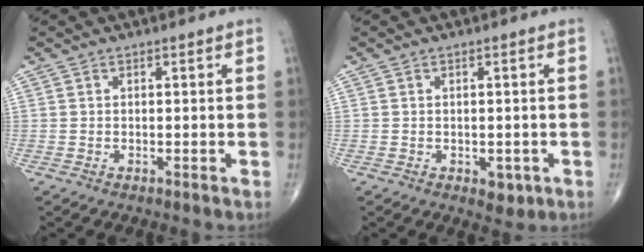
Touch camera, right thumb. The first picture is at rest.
{"total": 2.9, "force": [-0.9, 1.8, 2.0], "torque": [-0.011, -0.001, -0.006]}